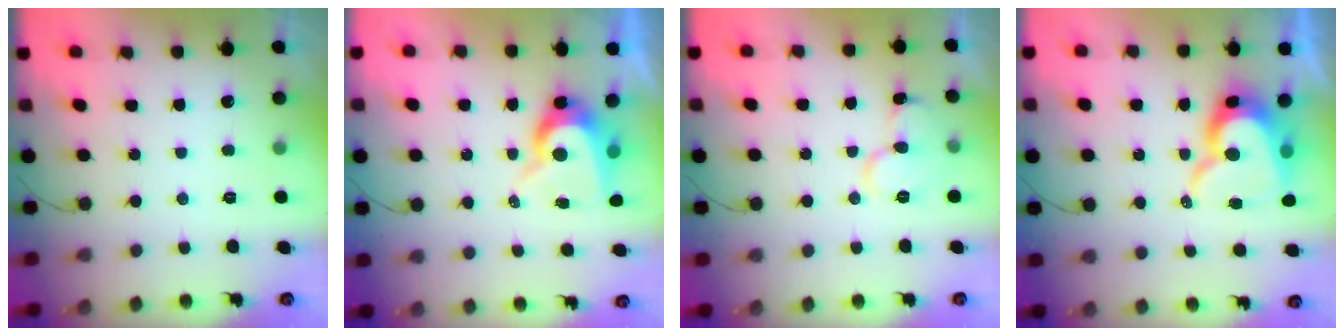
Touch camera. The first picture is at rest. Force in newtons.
{"total": 9.2, "press": 9.2, "slide": 0.7}
{"total": 10.9, "press": 10.8, "slide": 1.2}
{"total": 14.7, "press": 14.7, "slide": 1.4}